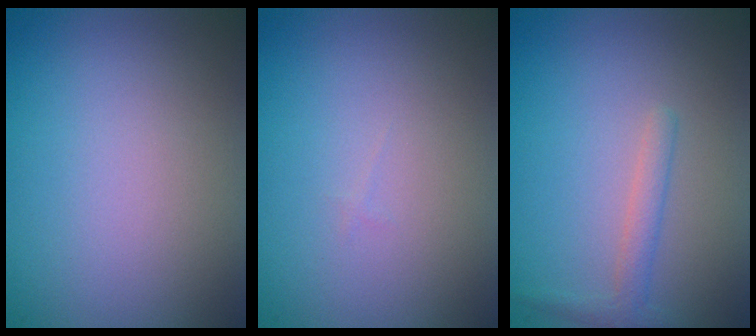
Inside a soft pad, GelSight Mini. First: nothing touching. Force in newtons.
{"total": 0.0}
{"total": 1.6, "press": 1.6, "slide": 0.1}